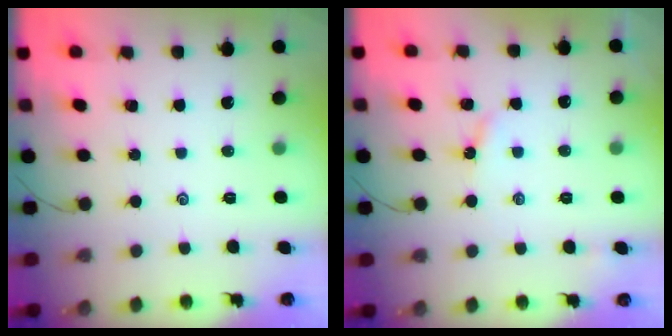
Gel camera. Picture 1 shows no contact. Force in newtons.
{"total": 3.1, "press": 3.0, "slide": 0.4}